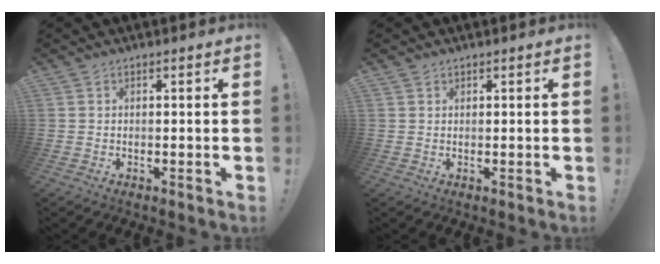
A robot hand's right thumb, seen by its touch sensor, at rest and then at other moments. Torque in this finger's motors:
{"motor_torque": [-0.05, -0.05, -0.27, 0.26, -0.04]}